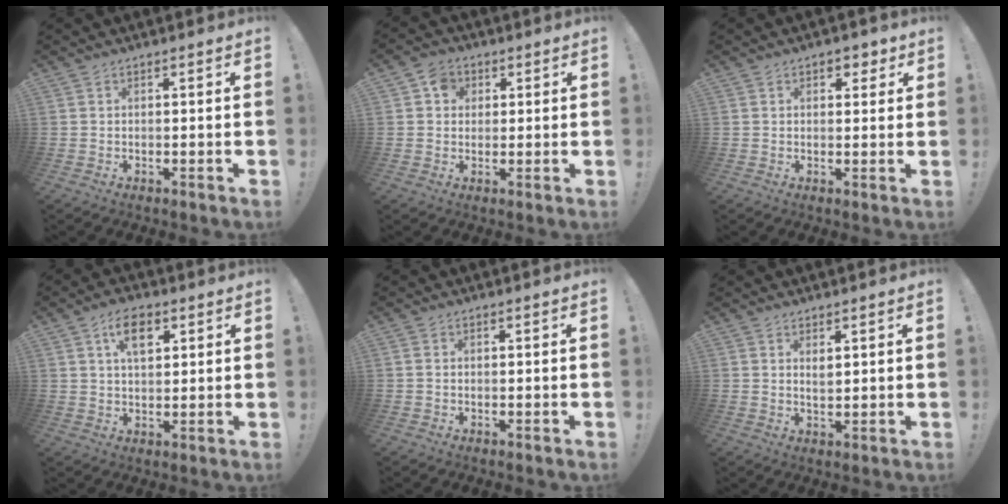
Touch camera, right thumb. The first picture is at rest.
{"total": 6.2, "force": [1.8, 5.6, 2.1], "torque": [-0.020, 0.004, 0.033]}
{"total": 3.3, "force": [1.6, 2.5, 1.5], "torque": [0.000, -0.007, 0.023]}
{"total": 8.1, "force": [3.6, 4.6, 5.7], "torque": [-0.080, 0.000, 0.061]}
{"total": 0.8, "force": [-0.1, 0.7, 0.3], "torque": [-0.015, 0.006, 0.000]}
{"total": 2.5, "force": [1.5, 1.2, 1.7], "torque": [-0.014, -0.011, 0.022]}